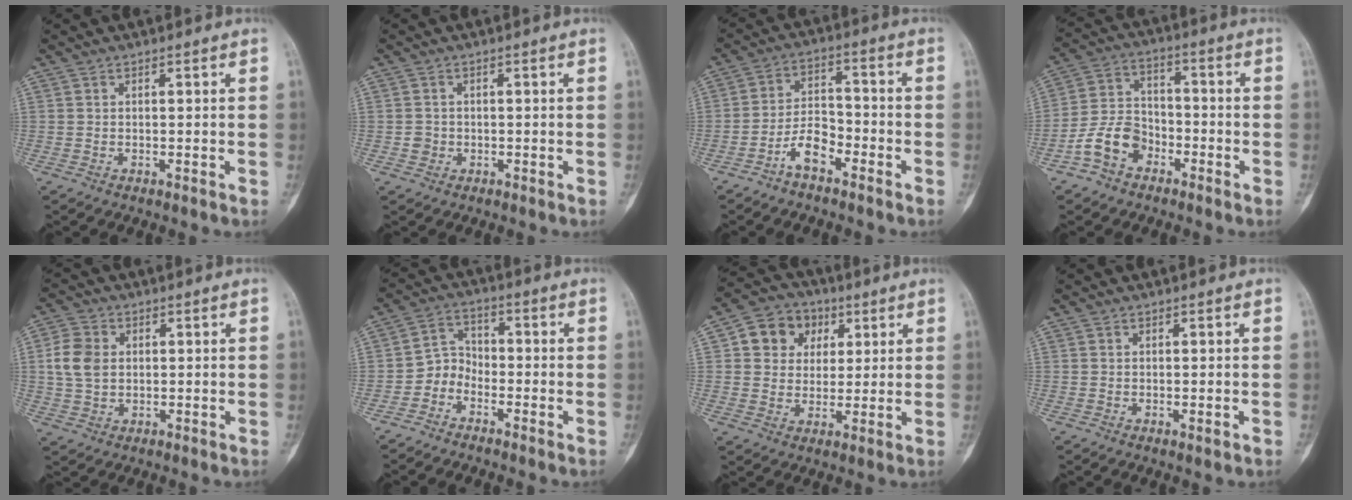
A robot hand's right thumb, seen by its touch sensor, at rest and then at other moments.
{"total": 1.6, "force": [-0.4, 1.5, 0.4], "torque": [0.000, 0.006, -0.006]}
{"total": 6.8, "force": [-4.2, 3.2, 4.2], "torque": [-0.070, 0.038, -0.084]}
{"total": 9.0, "force": [-4.7, 6.3, 4.4], "torque": [-0.072, 0.042, -0.097]}
{"total": 7.1, "force": [0.9, 5.4, 4.5], "torque": [-0.083, 0.003, 0.018]}
{"total": 4.6, "force": [-2.7, 3.5, 1.4], "torque": [-0.004, 0.029, -0.065]}
{"total": 10.0, "force": [3.3, 8.6, 3.9], "torque": [-0.026, -0.003, 0.050]}
{"total": 1.3, "force": [-0.3, 0.4, 1.2], "torque": [-0.017, -0.004, -0.002]}